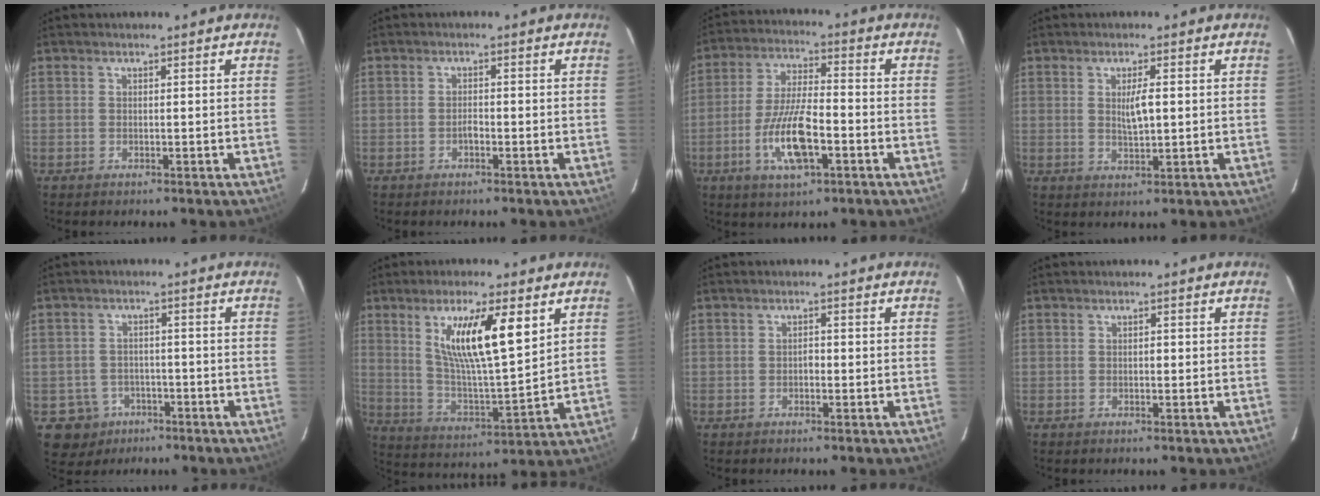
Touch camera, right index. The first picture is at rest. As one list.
[{"total": 1.3, "force": [-0.7, 0.4, 1.1], "torque": [-0.020, 0.003, -0.012]}, {"total": 10.9, "force": [-4.0, 2.8, 9.8], "torque": [-0.198, -0.003, -0.071]}, {"total": 3.6, "force": [0.5, 0.7, 3.5], "torque": [-0.062, -0.002, 0.009]}, {"total": 6.3, "force": [-2.8, 5.6, 0.4], "torque": [-0.011, 0.010, -0.035]}, {"total": 13.8, "force": [5.6, 2.2, 12.4], "torque": [-0.234, -0.005, 0.104]}, {"total": 1.1, "force": [-0.4, 0.6, 0.9], "torque": [-0.014, 0.004, -0.007]}, {"total": 0.7, "force": [-0.1, 0.3, 0.6], "torque": [-0.011, 0.001, -0.002]}]